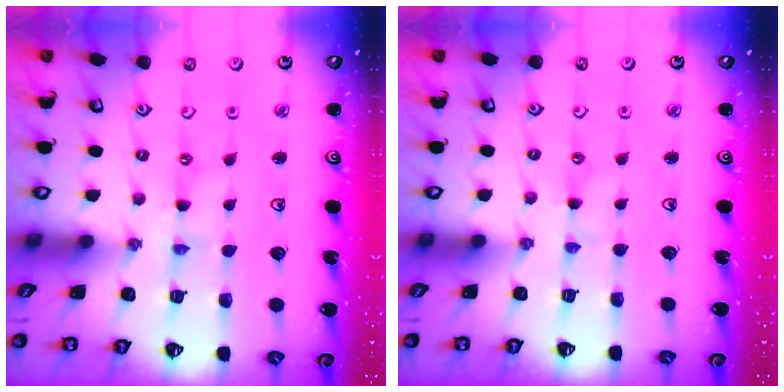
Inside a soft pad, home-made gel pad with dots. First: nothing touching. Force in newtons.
{"total": 0.9, "press": 0.9, "slide": 0.2}